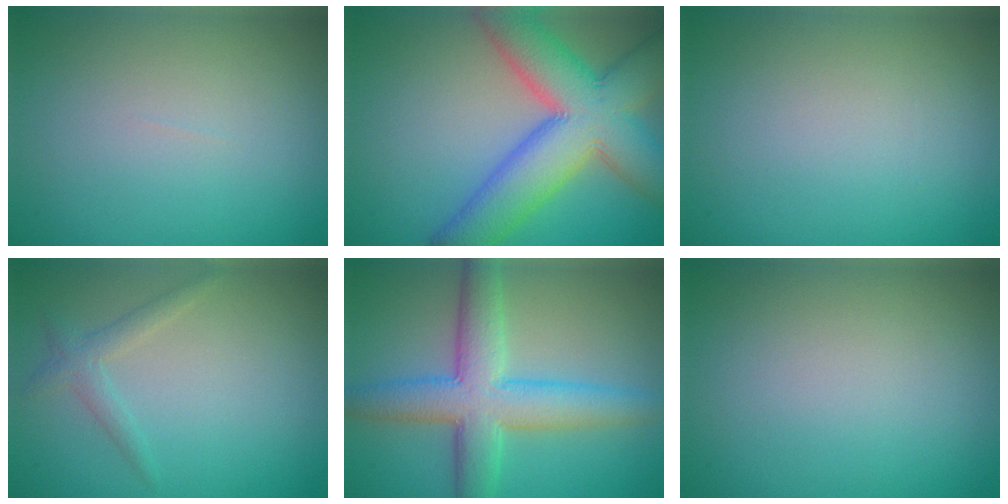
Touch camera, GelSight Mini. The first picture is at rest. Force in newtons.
{"total": 11.3, "press": 11.3, "slide": 0.5}
{"total": 0.0}
{"total": 1.7, "press": 1.7, "slide": 0.1}
{"total": 7.1, "press": 7.1, "slide": 0.2}
{"total": 0.0}